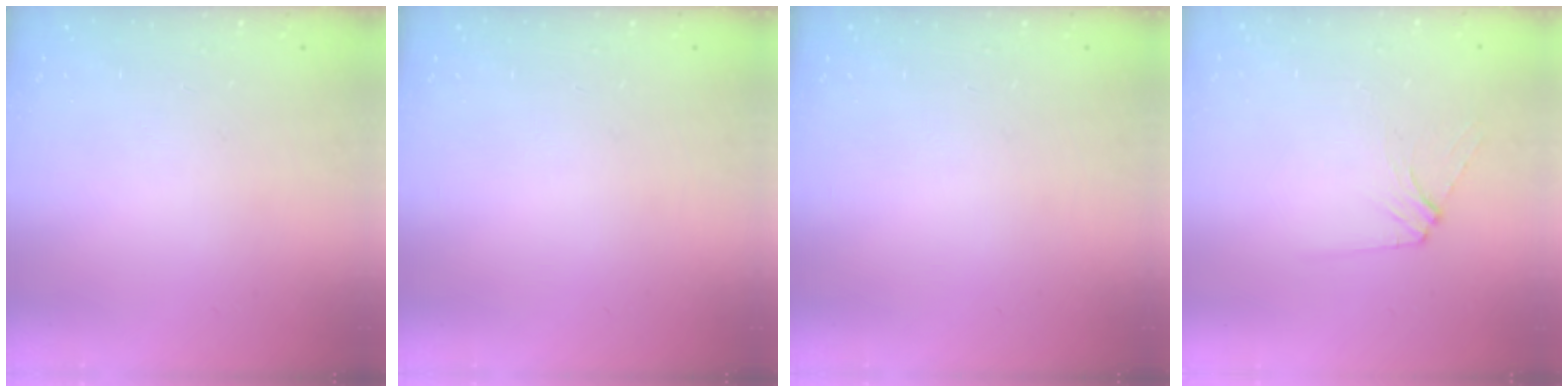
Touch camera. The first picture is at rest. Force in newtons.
{"total": 0.0}
{"total": 0.0}
{"total": 4.9, "press": 4.8, "slide": 0.6}